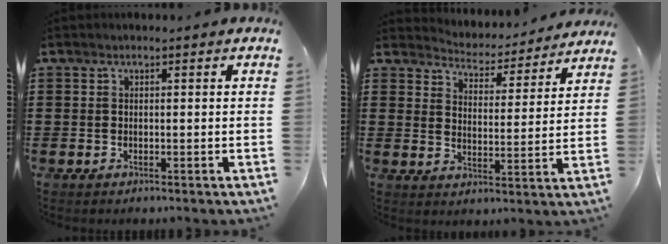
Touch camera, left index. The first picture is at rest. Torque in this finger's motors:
{"motor_torque": [2.14, 0.00, 0.06, -0.06]}